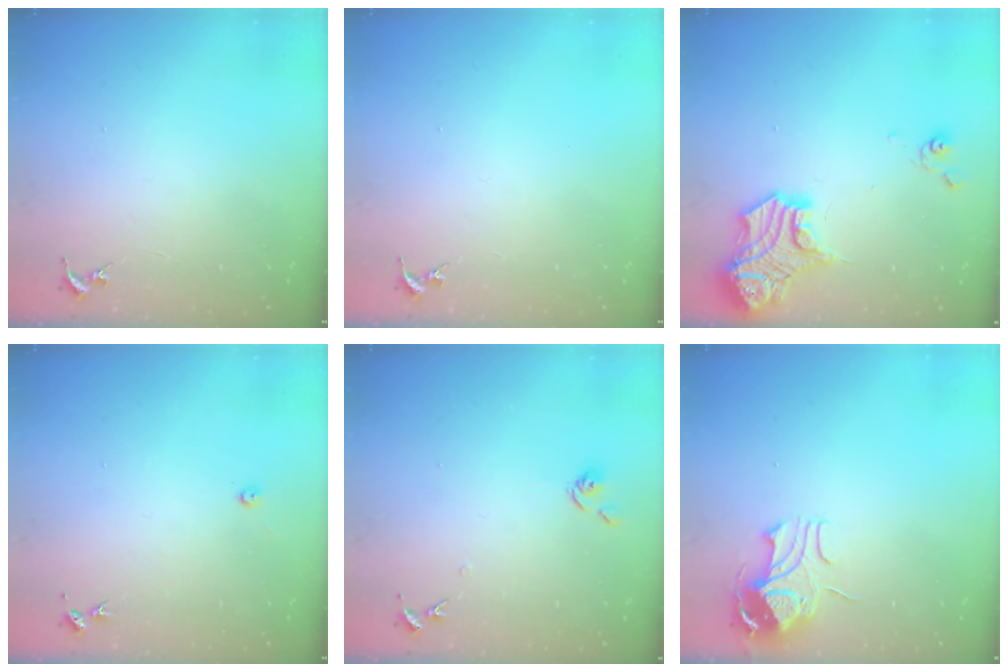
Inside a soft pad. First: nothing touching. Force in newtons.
{"total": 0.0}
{"total": 17.0, "press": 16.9, "slide": 1.4}
{"total": 3.0, "press": 3.0, "slide": 0.4}
{"total": 6.7, "press": 6.7, "slide": 0.6}
{"total": 9.6, "press": 9.6, "slide": 1.1}